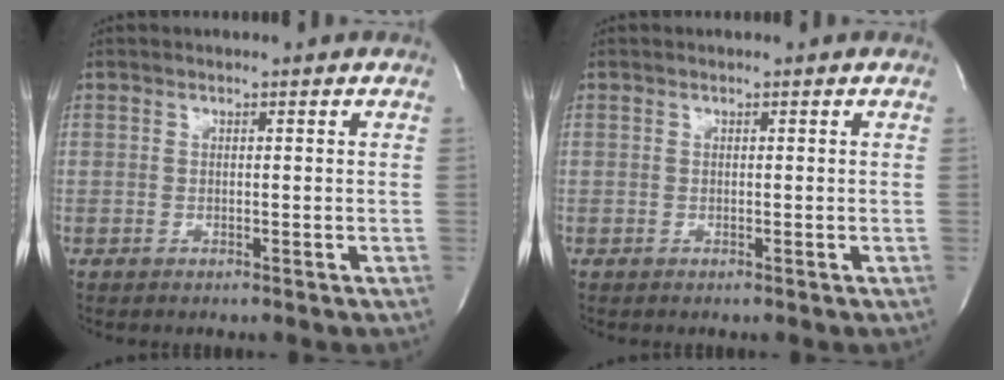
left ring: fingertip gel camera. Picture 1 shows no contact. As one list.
[{"total": 0.0}]